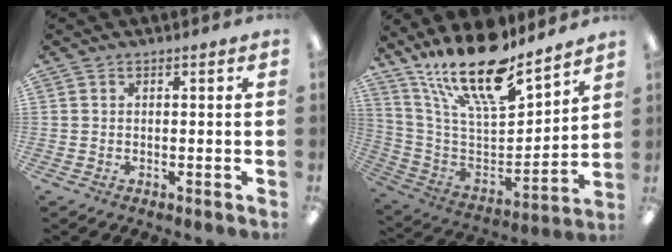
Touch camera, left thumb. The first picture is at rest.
{"total": 21.4, "force": [16.6, 6.2, 12.1], "torque": [-0.223, -0.112, 0.287]}